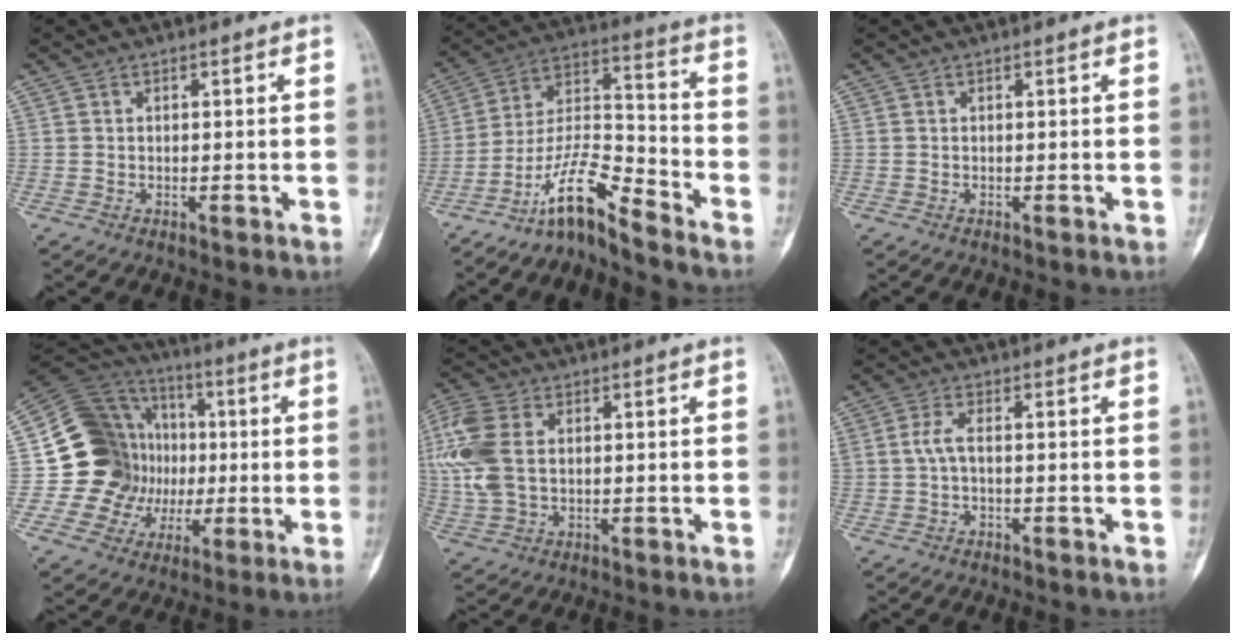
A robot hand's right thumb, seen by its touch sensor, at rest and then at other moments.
{"total": 10.9, "force": [-9.0, 1.7, 5.9], "torque": [-0.117, 0.095, -0.172]}
{"total": 0.0}
{"total": 18.9, "force": [0.1, 17.2, 7.9], "torque": [-0.081, 0.037, 0.014]}
{"total": 12.1, "force": [2.0, 7.8, 9.1], "torque": [-0.232, 0.013, 0.044]}
{"total": 2.7, "force": [0.0, 1.0, 2.5], "torque": [-0.060, 0.007, -0.001]}